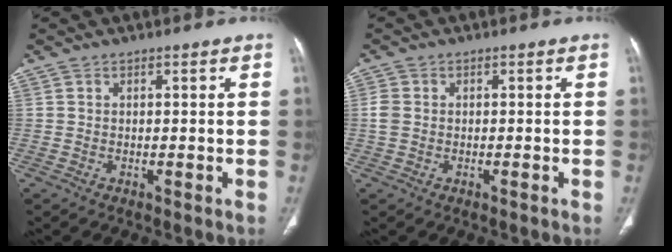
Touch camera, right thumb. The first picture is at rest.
{"total": 2.3, "force": [-0.3, 1.8, 1.4], "torque": [-0.039, 0.004, -0.008]}